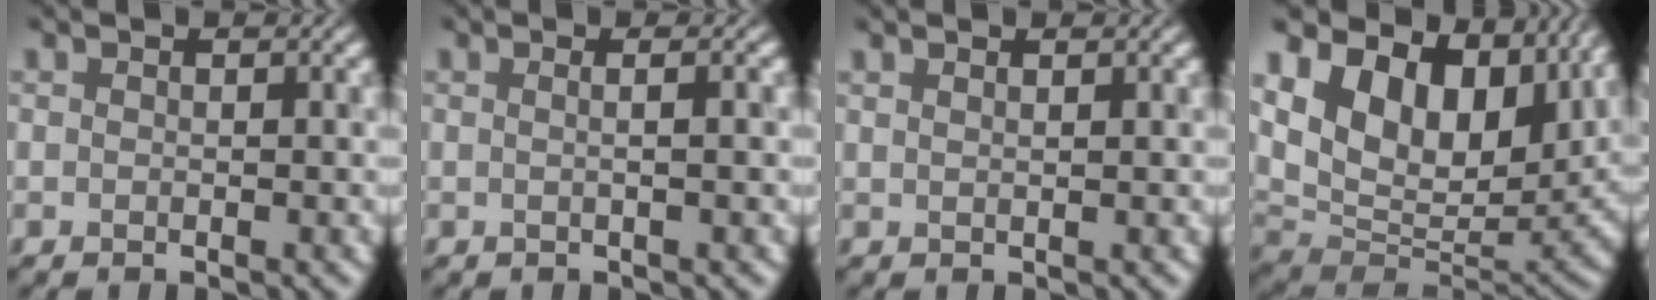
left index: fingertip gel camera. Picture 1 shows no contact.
{"total": 2.5, "force": [0.5, 1.2, 2.1], "torque": [-0.009, 0.008, -0.019]}
{"total": 1.6, "force": [1.0, 0.6, 1.0], "torque": [0.000, 0.000, -0.001]}
{"total": 15.4, "force": [7.4, 9.1, 9.9], "torque": [-0.193, 0.021, 0.144]}